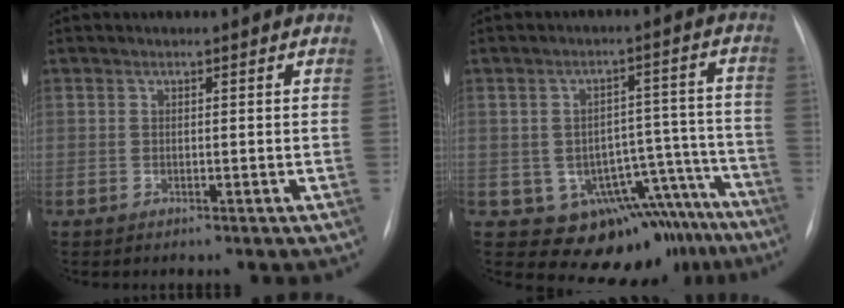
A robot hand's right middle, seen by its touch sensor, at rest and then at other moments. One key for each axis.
{"total": 14.3, "fx": -10.8, "fy": 8.7, "fz": 3.4, "tx": -0.010, "ty": 0.063, "tz": -0.123}